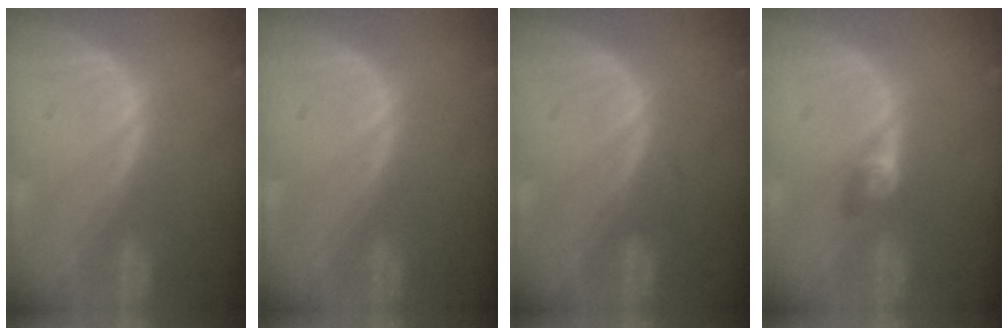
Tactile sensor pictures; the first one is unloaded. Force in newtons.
{"total": 0.0}
{"total": 0.7, "press": 0.7, "slide": 0.1}
{"total": 2.9, "press": 2.4, "slide": 1.5}